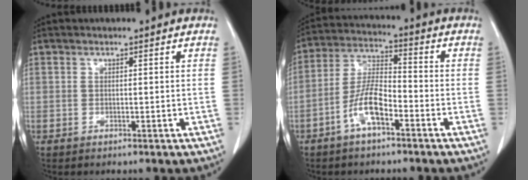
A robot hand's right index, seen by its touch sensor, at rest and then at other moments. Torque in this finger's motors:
{"motor_torque": [0.50, -0.30, -0.02, 0.00]}